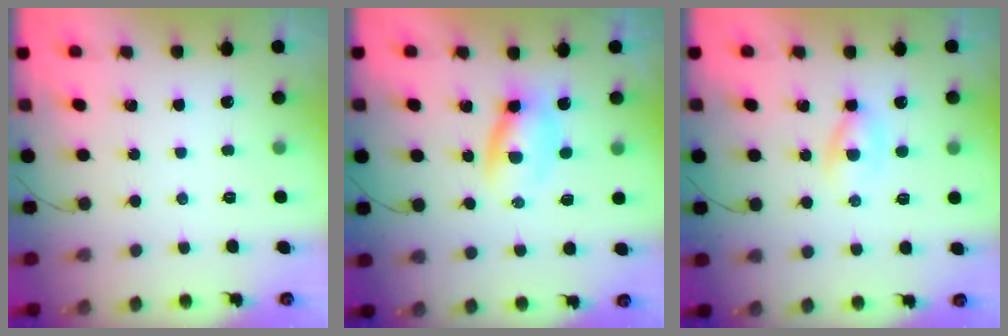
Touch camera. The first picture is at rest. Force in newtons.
{"total": 3.8, "press": 3.7, "slide": 1.0}
{"total": 2.7, "press": 2.5, "slide": 1.1}